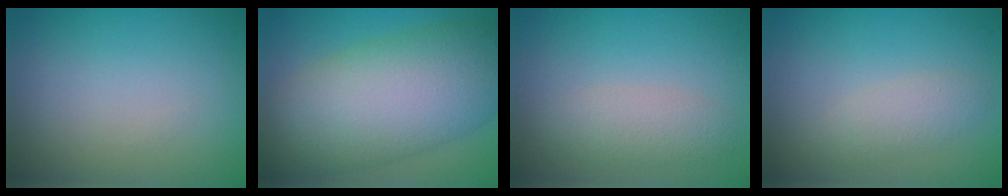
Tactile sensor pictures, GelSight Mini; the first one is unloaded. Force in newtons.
{"total": 11.1, "press": 11.1, "slide": 0.2}
{"total": 2.2, "press": 2.2, "slide": 0.1}
{"total": 1.9, "press": 1.9, "slide": 0.0}